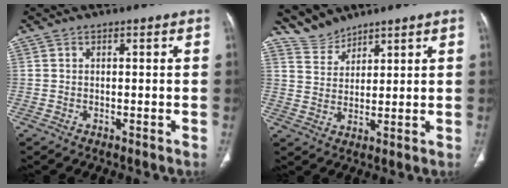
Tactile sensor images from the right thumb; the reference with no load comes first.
{"total": 4.4, "force": [4.2, 1.2, -0.3], "torque": [0.018, -0.023, 0.093]}